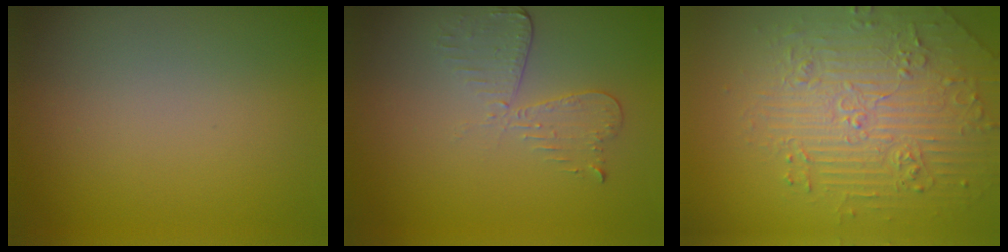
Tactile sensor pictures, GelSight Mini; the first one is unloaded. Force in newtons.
{"total": 3.0, "press": 2.6, "slide": 1.5}
{"total": 4.6, "press": 4.5, "slide": 0.5}